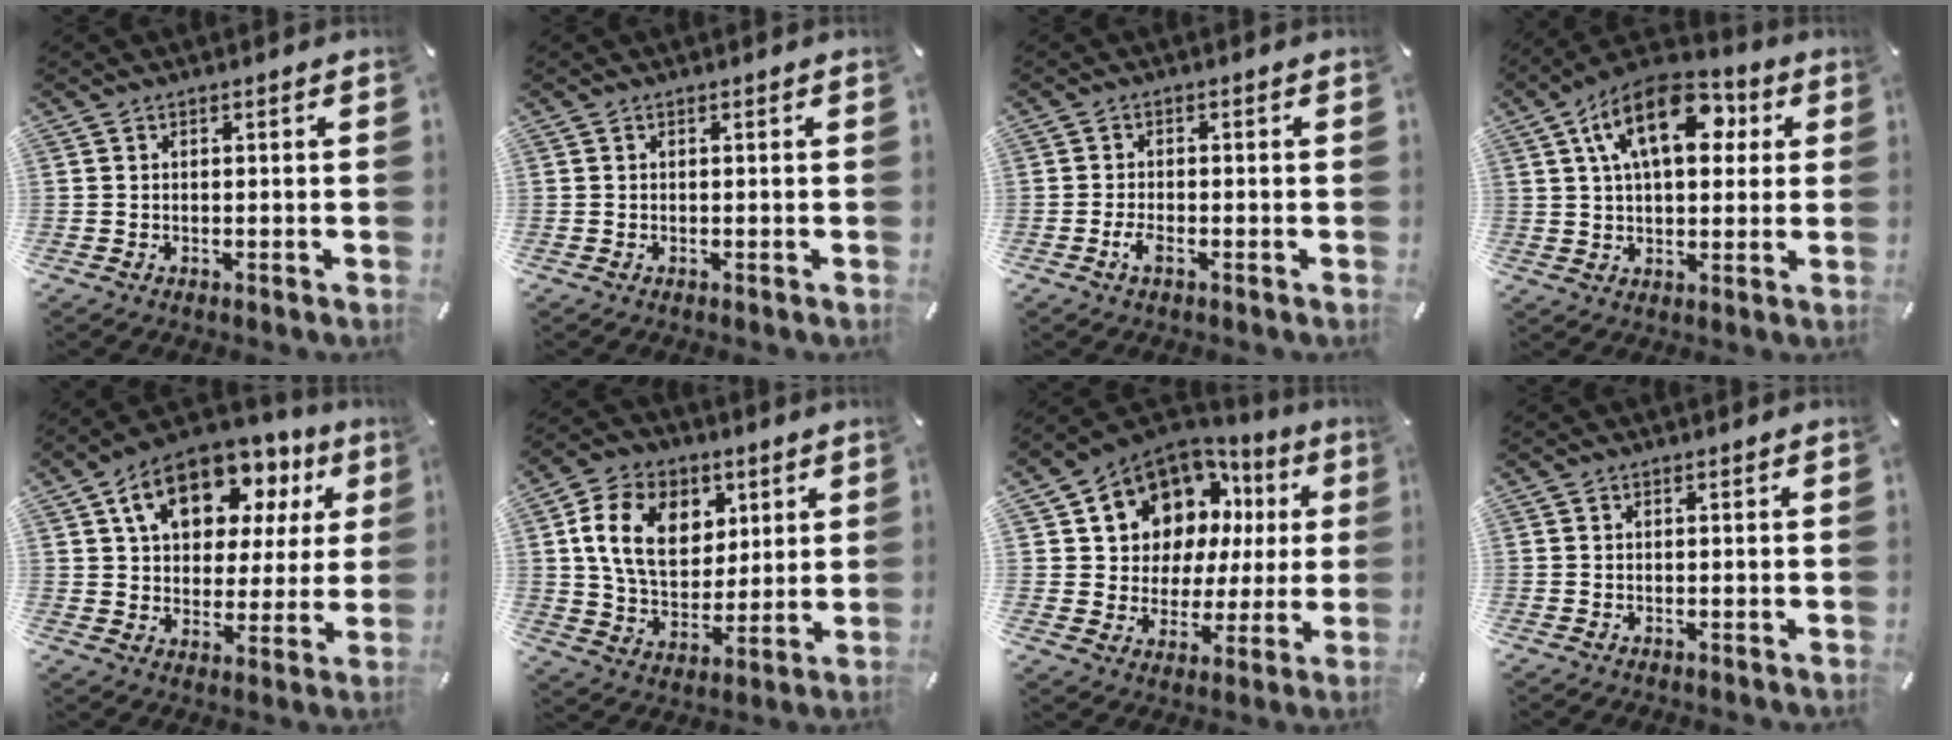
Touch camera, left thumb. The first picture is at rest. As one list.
[{"total": 0.0}, {"total": 2.4, "force": [-1.4, 0.9, 1.7], "torque": [-0.041, -0.001, -0.029]}, {"total": 16.7, "force": [5.7, 9.4, 12.6], "torque": [-0.211, -0.002, 0.092]}, {"total": 15.6, "force": [8.5, 10.2, 8.3], "torque": [-0.139, -0.033, 0.151]}, {"total": 14.7, "force": [5.1, 11.2, 8.0], "torque": [-0.149, -0.002, 0.093]}, {"total": 11.4, "force": [6.9, 8.9, 2.1], "torque": [-0.061, -0.063, 0.137]}, {"total": 0.0}]